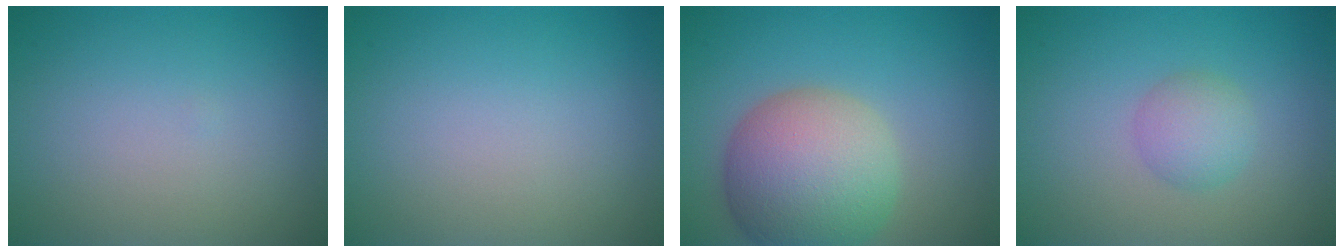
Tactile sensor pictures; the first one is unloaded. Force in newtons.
{"total": 0.0}
{"total": 9.3, "press": 9.3, "slide": 0.6}
{"total": 2.4, "press": 2.4, "slide": 0.1}